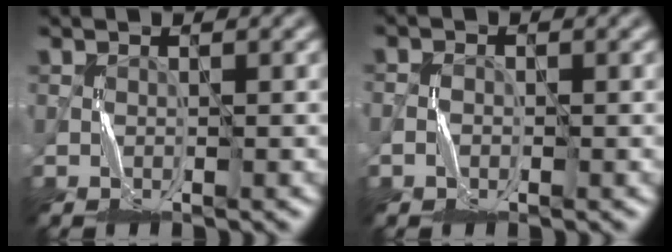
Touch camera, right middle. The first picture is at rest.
{"total": 1.0, "force": [-0.7, 0.7, 0.1], "torque": [0.002, 0.005, -0.016]}